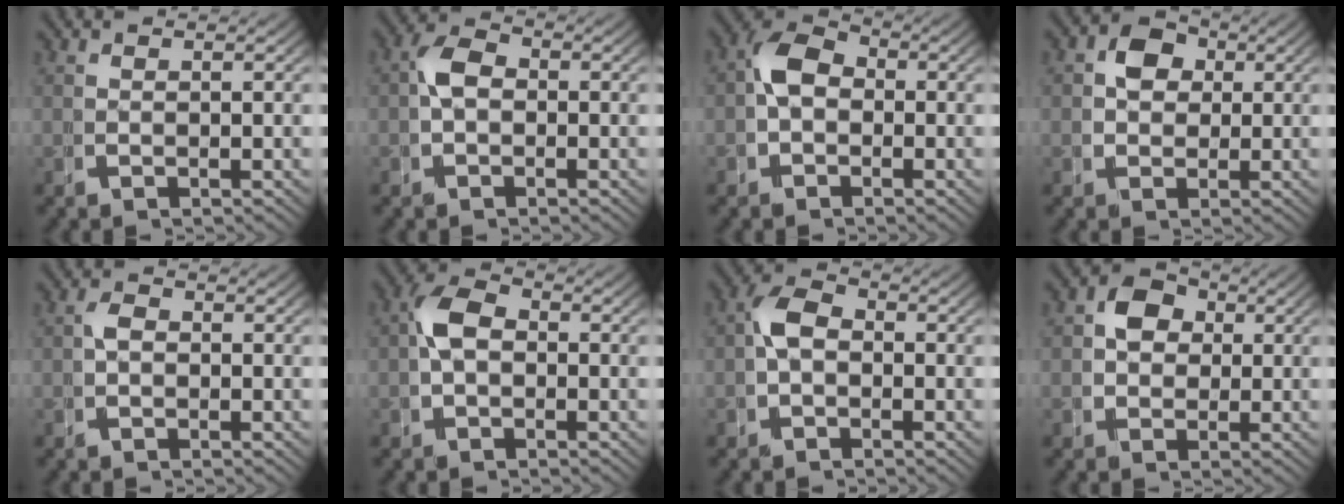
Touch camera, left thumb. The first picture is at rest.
{"total": 3.2, "force": [-0.2, 2.4, 2.2], "torque": [-0.039, 0.003, -0.010]}
{"total": 4.8, "force": [0.0, 3.7, 3.1], "torque": [-0.048, 0.004, -0.009]}
{"total": 5.2, "force": [1.1, 4.3, 2.7], "torque": [-0.042, 0.001, 0.016]}
{"total": 1.2, "force": [-0.3, 0.9, 0.8], "torque": [-0.015, 0.002, -0.011]}
{"total": 4.0, "force": [-0.1, 2.9, 2.7], "torque": [-0.052, 0.004, -0.010]}
{"total": 3.6, "force": [-0.4, 2.6, 2.4], "torque": [-0.040, 0.005, -0.015]}
{"total": 5.9, "force": [1.1, 4.9, 3.0], "torque": [-0.048, 0.005, 0.013]}